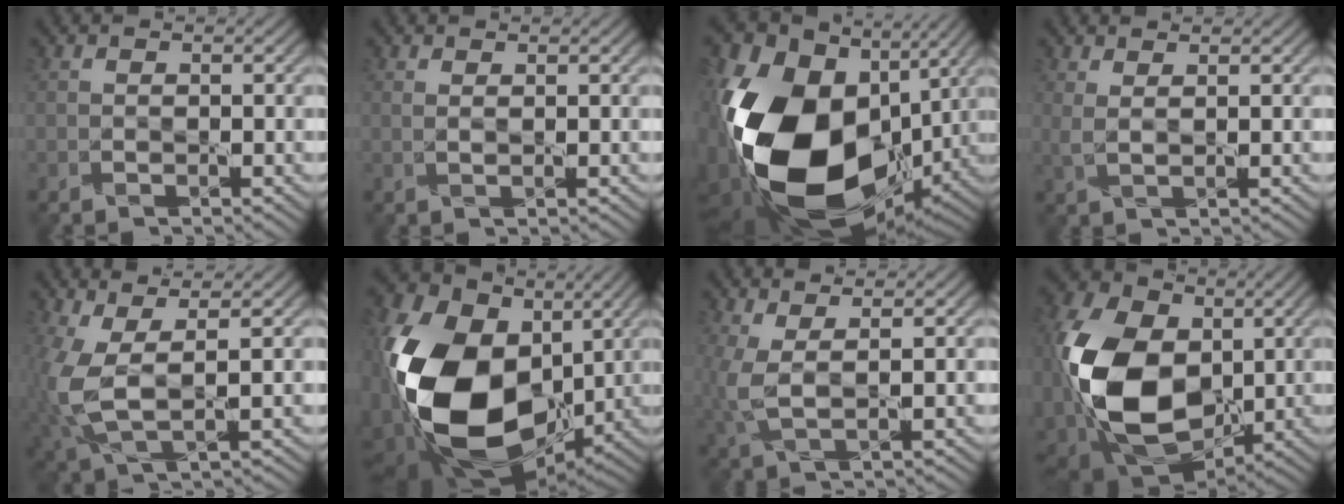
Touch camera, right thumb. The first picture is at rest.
{"total": 0.9, "force": [0.6, 0.2, 0.7], "torque": [-0.018, 0.003, 0.010]}
{"total": 22.0, "force": [-1.8, 15.3, 15.7], "torque": [-0.392, -0.036, -0.020]}
{"total": 2.3, "force": [1.4, 0.6, 1.7], "torque": [-0.035, 0.001, 0.028]}
{"total": 8.3, "force": [0.3, 3.9, 7.4], "torque": [-0.192, -0.007, 0.008]}
{"total": 19.6, "force": [-0.8, 13.4, 14.3], "torque": [-0.339, -0.023, -0.017]}
{"total": 4.8, "force": [1.3, 1.8, 4.3], "torque": [-0.117, 0.000, 0.023]}
{"total": 17.6, "force": [-0.7, 11.9, 12.9], "torque": [-0.315, -0.010, -0.025]}